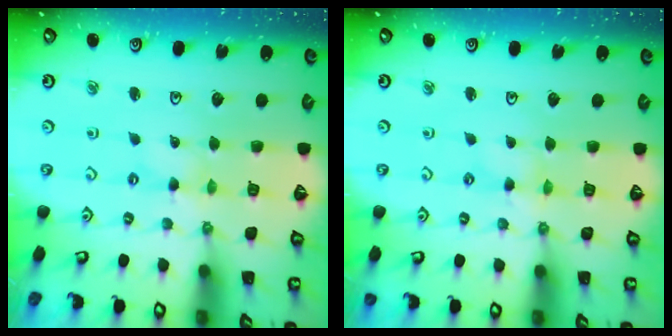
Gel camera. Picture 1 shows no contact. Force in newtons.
{"total": 0.6, "press": 0.6, "slide": 0.2}